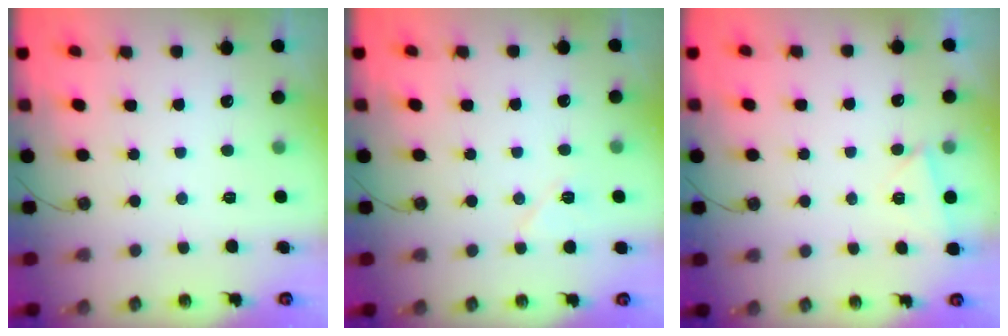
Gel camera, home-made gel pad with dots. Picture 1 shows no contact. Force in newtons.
{"total": 5.9, "press": 5.8, "slide": 0.8}
{"total": 2.6, "press": 1.5, "slide": 2.1}